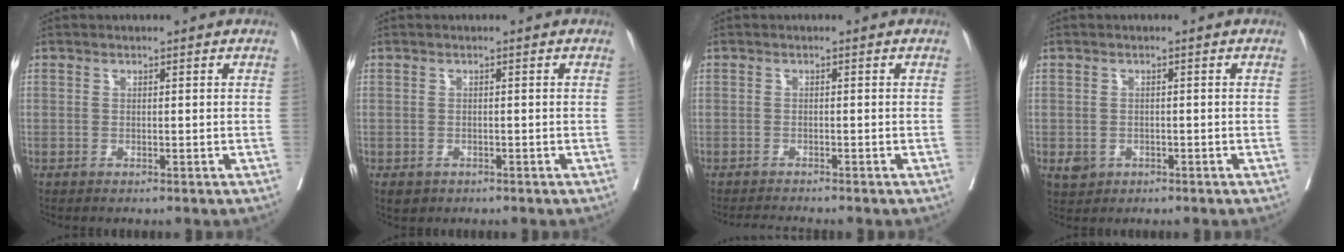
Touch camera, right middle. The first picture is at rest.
{"total": 2.3, "force": [-1.4, 1.6, 0.6], "torque": [-0.008, -0.001, -0.017]}
{"total": 1.9, "force": [-1.8, -0.6, 0.1], "torque": [-0.003, -0.010, -0.031]}
{"total": 2.5, "force": [-0.9, 2.1, 0.8], "torque": [-0.010, 0.002, -0.006]}